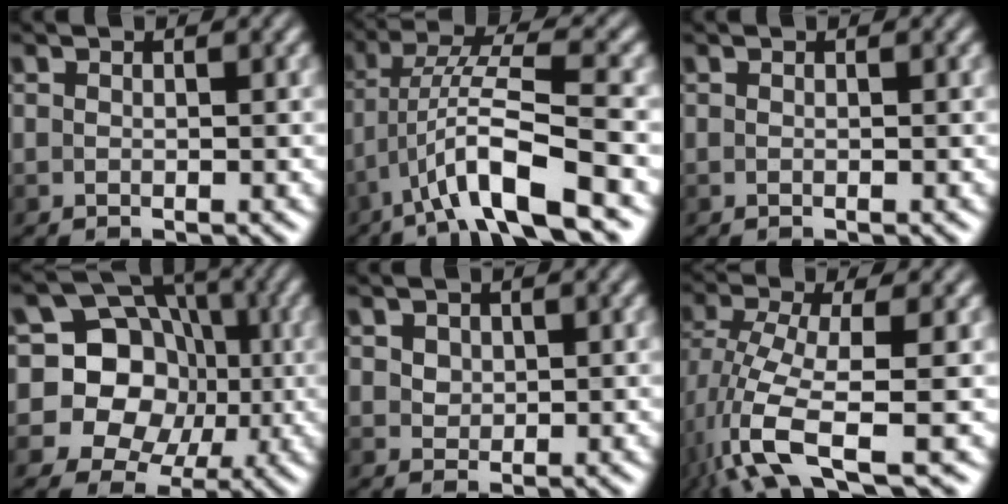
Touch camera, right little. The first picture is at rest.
{"total": 7.7, "force": [-4.2, 0.8, 6.4], "torque": [-0.117, 0.017, -0.077]}
{"total": 0.0}
{"total": 15.2, "force": [0.5, 13.9, 6.1], "torque": [-0.126, 0.046, -0.025]}
{"total": 3.3, "force": [1.8, 2.4, 1.5], "torque": [-0.026, 0.010, 0.027]}
{"total": 7.6, "force": [-3.2, 2.3, 6.5], "torque": [-0.139, 0.001, -0.065]}